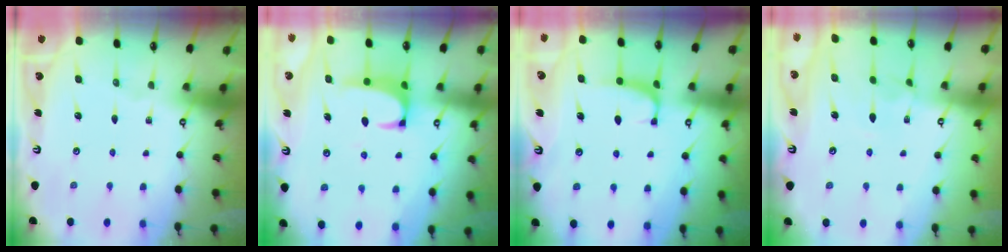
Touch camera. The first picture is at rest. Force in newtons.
{"total": 0.9, "press": 0.7, "slide": 0.6}
{"total": 0.6, "press": 0.1, "slide": 0.6}
{"total": 3.2, "press": 3.2, "slide": 0.6}